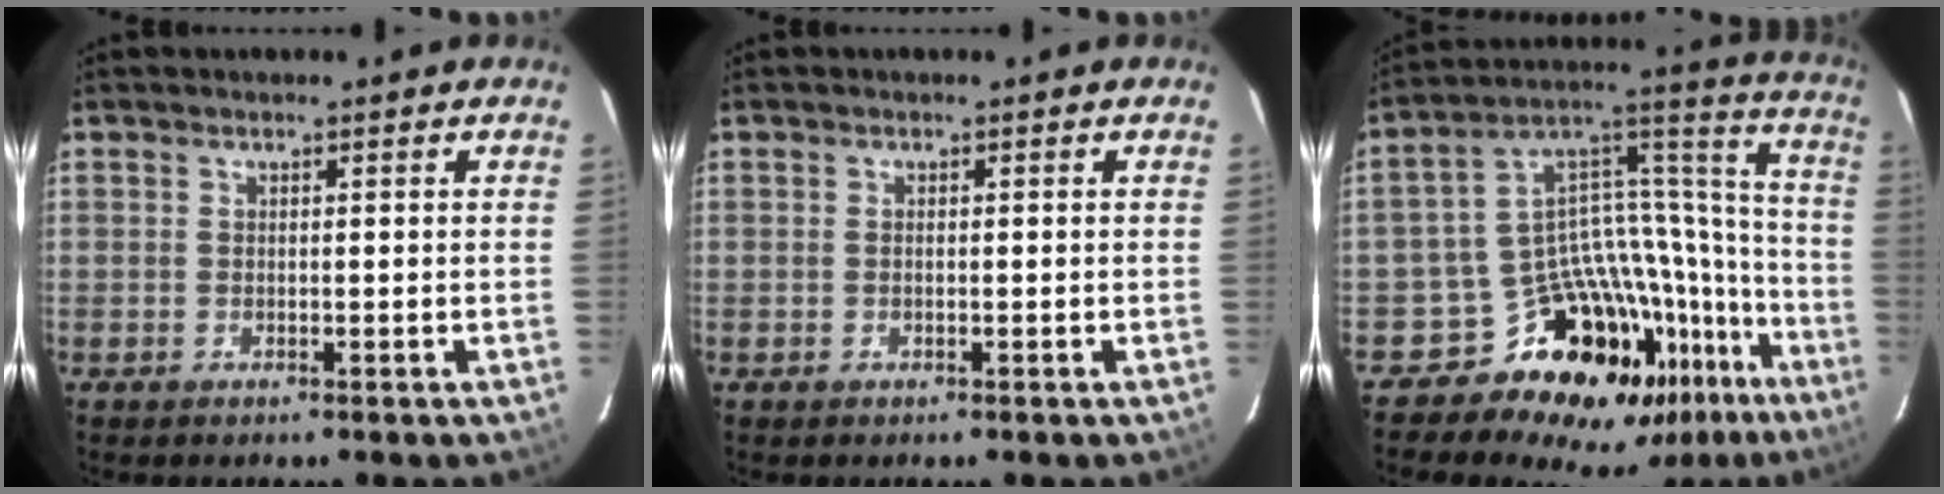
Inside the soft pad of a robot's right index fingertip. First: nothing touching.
{"total": 0.0}
{"total": 24.6, "force": [-16.9, 14.7, 10.3], "torque": [-0.144, 0.084, -0.248]}